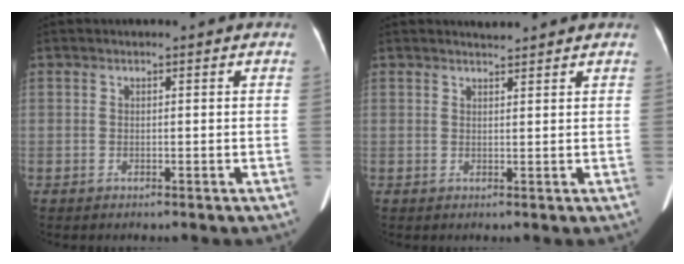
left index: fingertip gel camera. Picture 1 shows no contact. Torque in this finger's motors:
{"motor_torque": [-0.35, -0.31, -0.14, -0.02]}